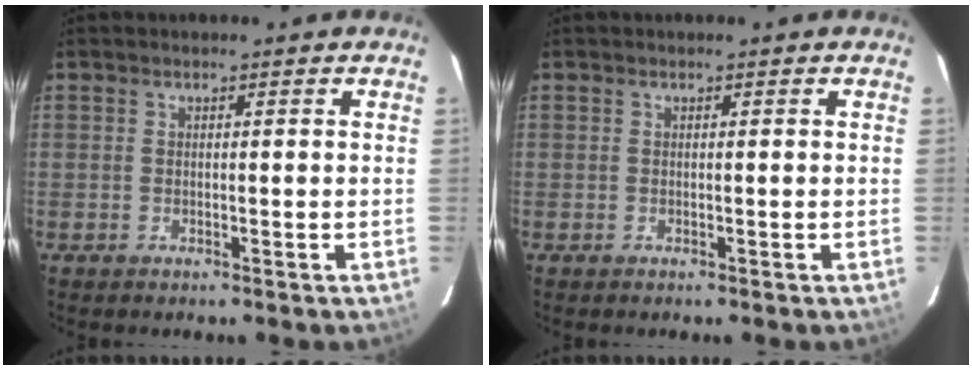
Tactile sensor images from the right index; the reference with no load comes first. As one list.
[{"total": 0.0}]